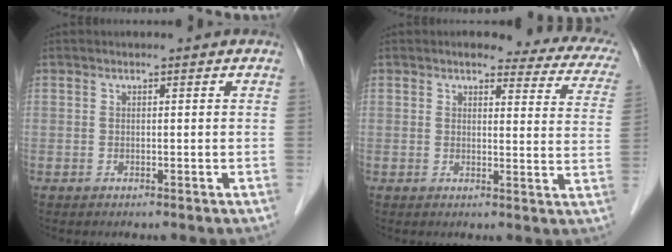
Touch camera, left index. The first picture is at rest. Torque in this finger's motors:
{"motor_torque": [0.73, -0.79, 0.21, 0.01]}